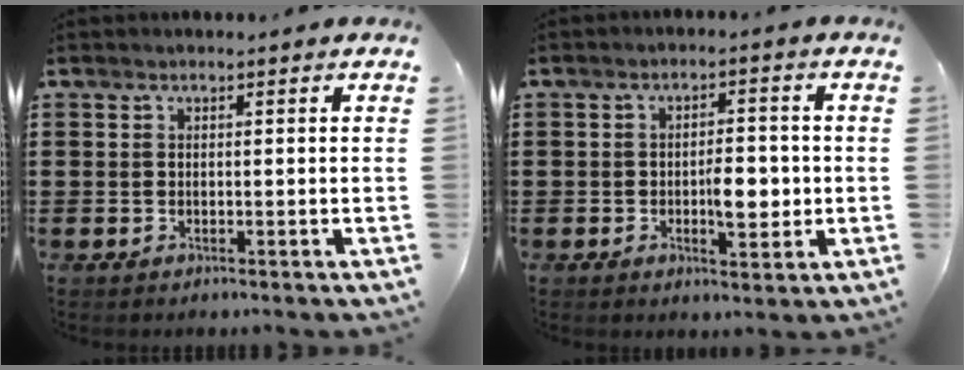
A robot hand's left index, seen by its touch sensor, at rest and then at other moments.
{"total": 5.4, "force": [-0.8, 2.5, 4.8], "torque": [-0.069, 0.000, -0.018]}